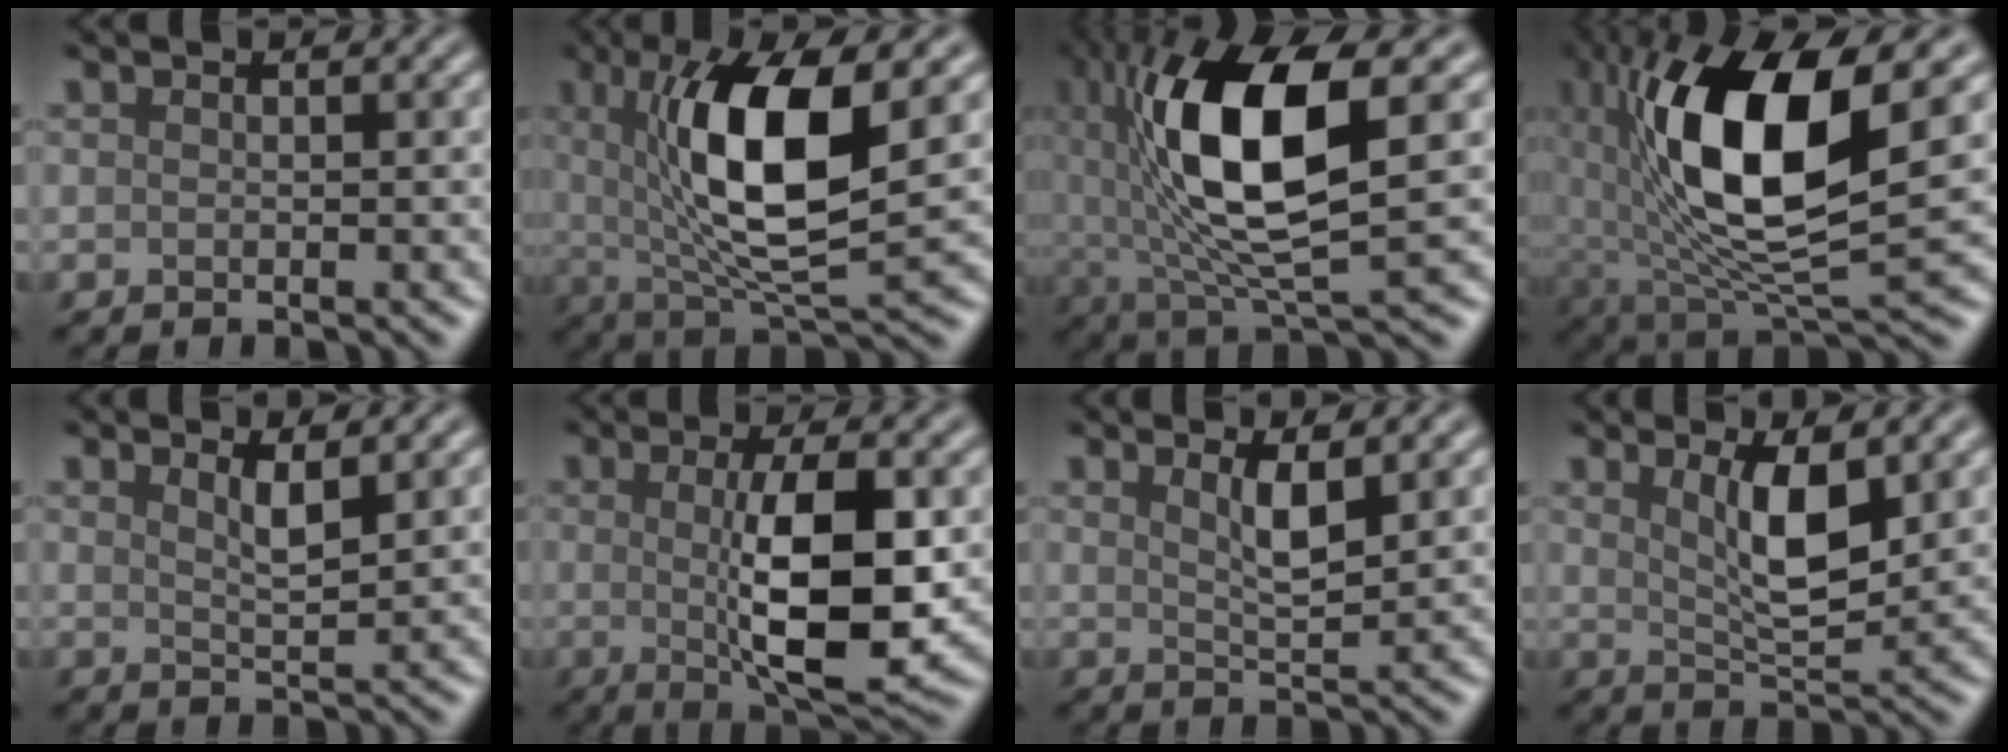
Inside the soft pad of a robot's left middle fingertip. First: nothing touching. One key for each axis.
{"total": 10.8, "fx": 1.9, "fy": 3.4, "fz": 10.0, "tx": -0.169, "ty": -0.004, "tz": 0.035}
{"total": 12.6, "fx": 2.1, "fy": 4.3, "fz": 11.7, "tx": -0.223, "ty": 0.002, "tz": 0.041}
{"total": 13.8, "fx": 2.4, "fy": 5.5, "fz": 12.4, "tx": -0.226, "ty": -0.009, "tz": 0.043}
{"total": 2.3, "fx": 1.3, "fy": 0.5, "fz": 1.8, "tx": -0.028, "ty": -0.003, "tz": 0.021}
{"total": 8.8, "fx": -0.1, "fy": 2.3, "fz": 8.5, "tx": -0.132, "ty": -0.009, "tz": 0.005}
{"total": 3.0, "fx": 1.4, "fy": 0.7, "fz": 2.5, "tx": -0.041, "ty": -0.004, "tz": 0.025}
{"total": 5.0, "fx": 1.8, "fy": 1.4, "fz": 4.5, "tx": -0.082, "ty": -0.008, "tz": 0.034}